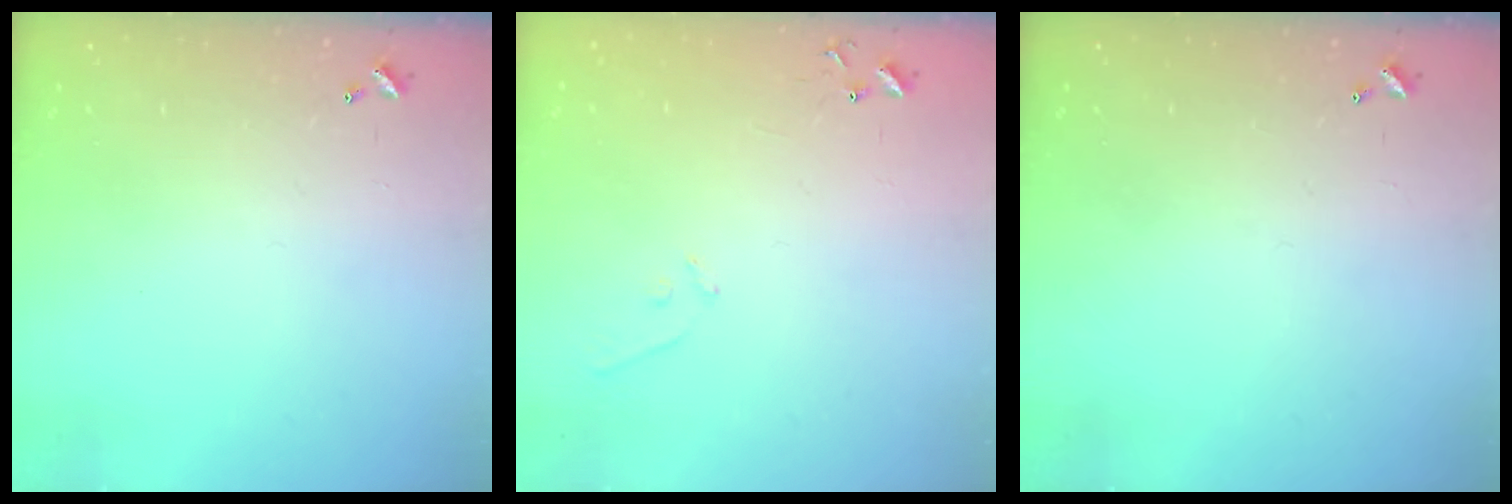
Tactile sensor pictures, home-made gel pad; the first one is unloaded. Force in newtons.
{"total": 5.3, "press": 5.3, "slide": 0.4}
{"total": 0.0}